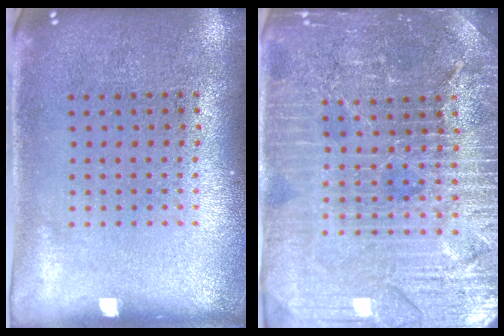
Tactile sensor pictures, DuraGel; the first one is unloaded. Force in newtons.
{"total": 4.8, "press": 4.5, "slide": 1.7}